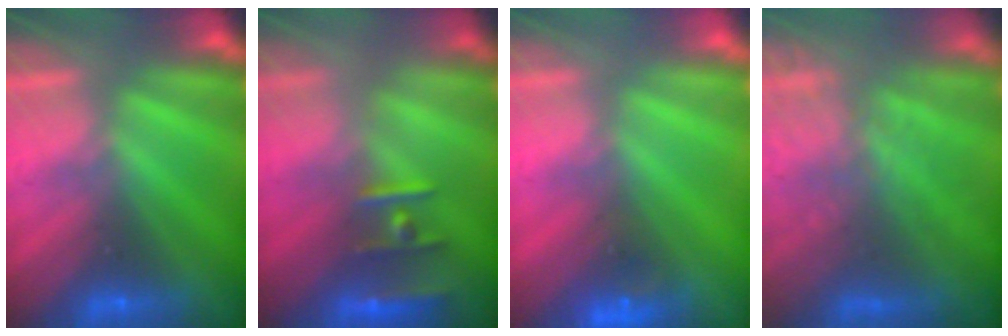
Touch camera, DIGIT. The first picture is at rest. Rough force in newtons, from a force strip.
{"total": 2.4}
{"total": 4.6}
{"total": 7.6}